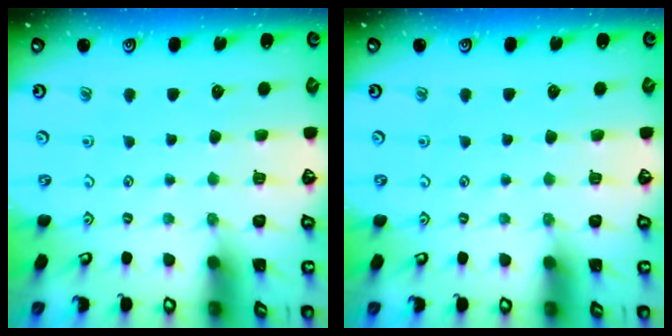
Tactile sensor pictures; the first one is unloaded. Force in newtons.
{"total": 0.0}